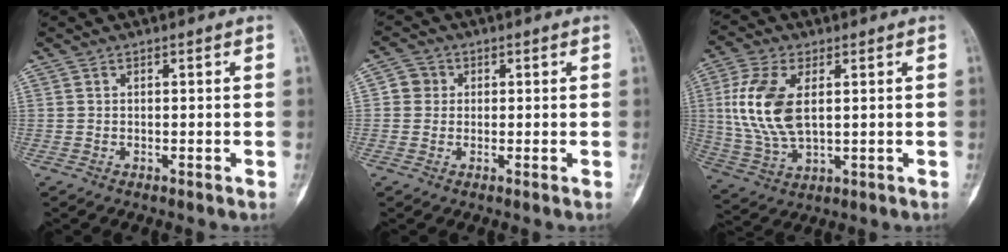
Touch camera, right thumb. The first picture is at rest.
{"total": 3.2, "force": [0.6, 3.1, 0.8], "torque": [0.011, 0.004, 0.004]}
{"total": 13.5, "force": [2.5, 7.1, 11.1], "torque": [-0.238, -0.007, 0.055]}